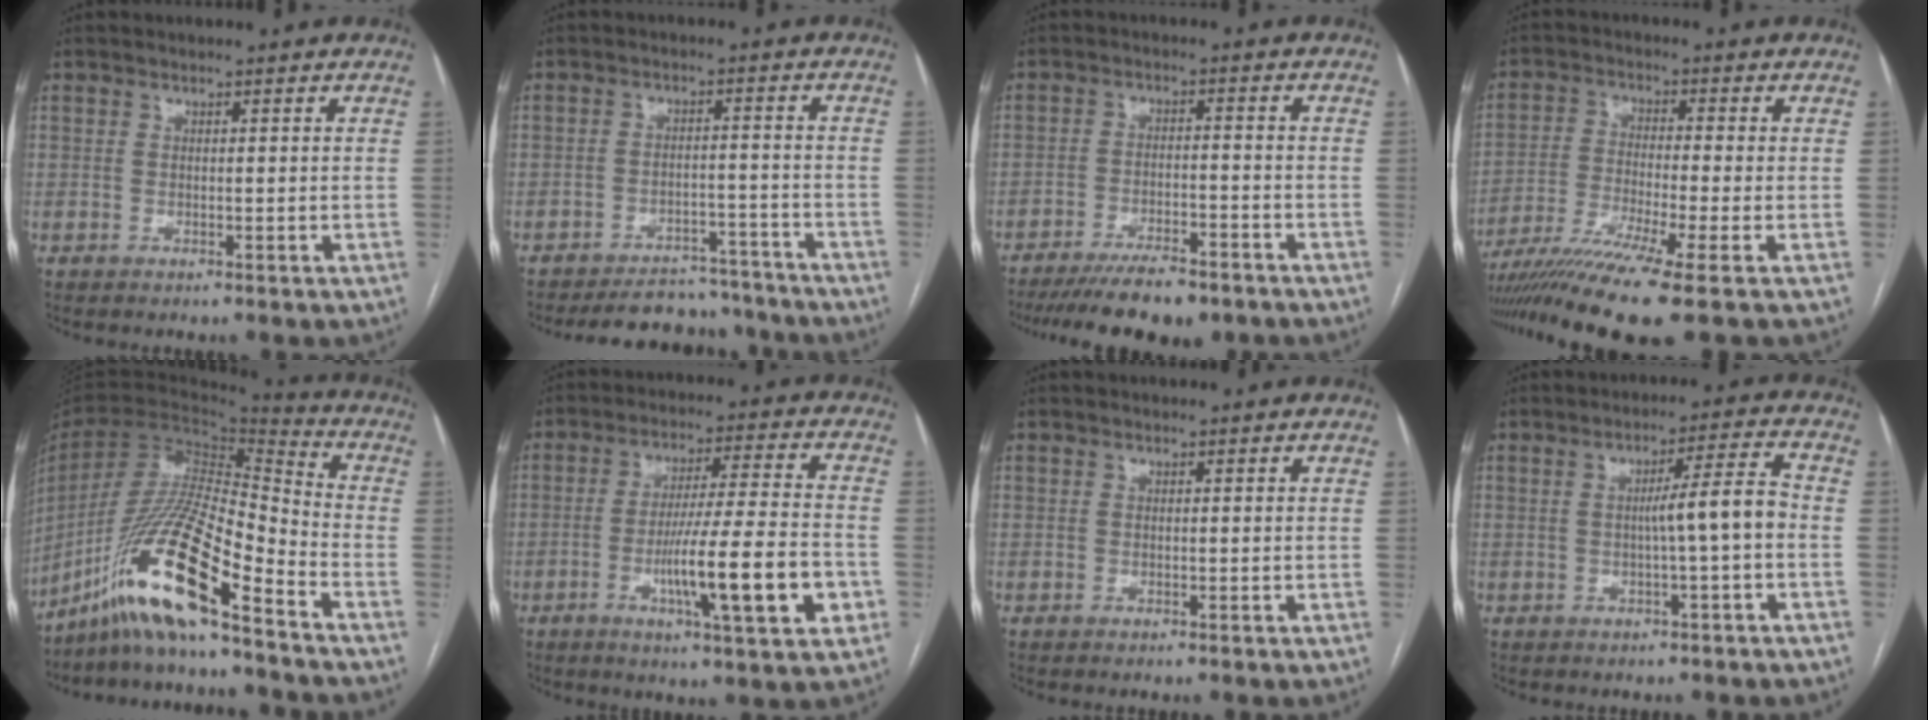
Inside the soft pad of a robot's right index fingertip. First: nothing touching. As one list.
[{"total": 10.8, "force": [-10.3, 3.2, 1.4], "torque": [-0.007, 0.013, -0.138]}, {"total": 11.7, "force": [-9.5, 2.6, 6.4], "torque": [-0.095, -0.014, -0.146]}, {"total": 12.3, "force": [-8.9, -2.0, 8.3], "torque": [-0.144, -0.031, -0.147]}, {"total": 20.4, "force": [-13.3, 1.8, 15.3], "torque": [-0.317, -0.025, -0.250]}, {"total": 15.0, "force": [-4.5, 0.8, 14.3], "torque": [-0.237, -0.007, -0.072]}, {"total": 0.0}, {"total": 6.0, "force": [-0.9, -0.4, 5.9], "torque": [-0.088, 0.014, -0.012]}]